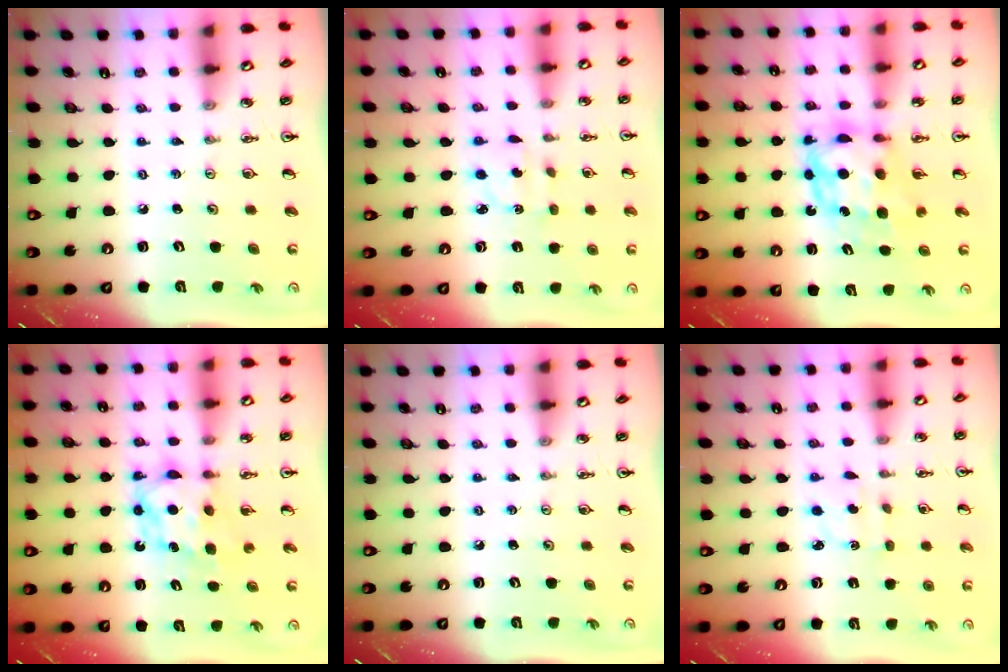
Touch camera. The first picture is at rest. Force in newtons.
{"total": 2.2, "press": 2.2, "slide": 0.6}
{"total": 7.8, "press": 7.8, "slide": 0.5}
{"total": 6.7, "press": 6.7, "slide": 0.5}
{"total": 0.0}
{"total": 2.5, "press": 2.4, "slide": 0.6}